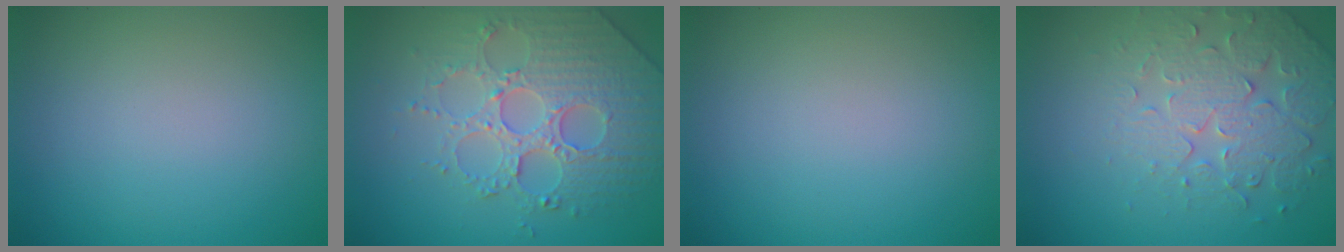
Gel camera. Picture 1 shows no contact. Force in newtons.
{"total": 5.2, "press": 5.0, "slide": 1.6}
{"total": 0.0}
{"total": 4.2, "press": 4.0, "slide": 1.2}